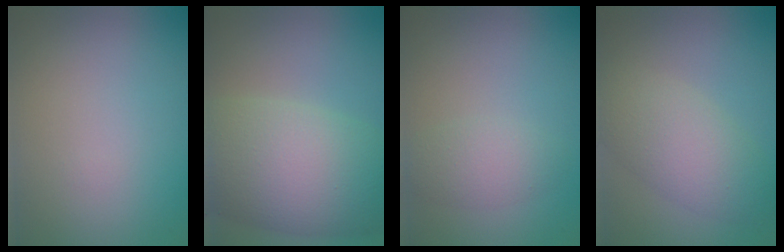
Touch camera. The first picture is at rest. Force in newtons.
{"total": 9.6, "press": 9.6, "slide": 0.4}
{"total": 2.1, "press": 2.1, "slide": 0.1}
{"total": 4.6, "press": 4.6, "slide": 0.3}